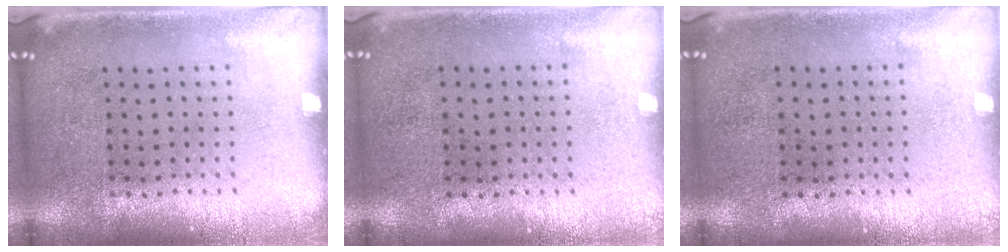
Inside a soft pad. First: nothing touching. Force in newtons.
{"total": 0.0}
{"total": 0.0}